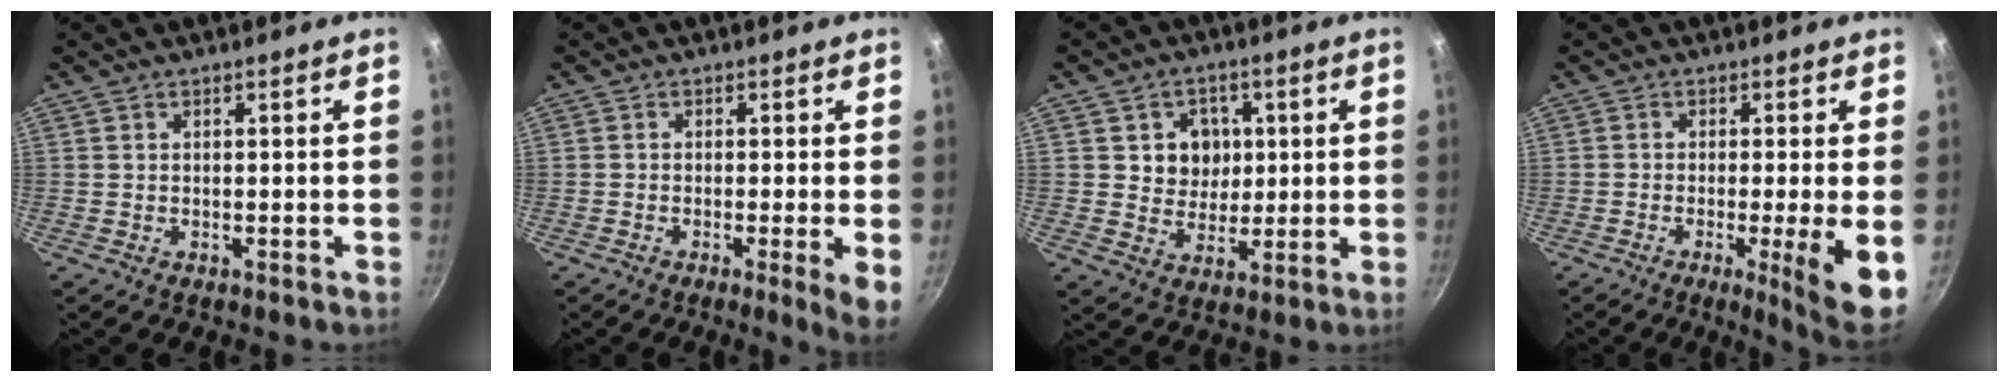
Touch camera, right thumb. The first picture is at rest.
{"total": 5.2, "force": [-1.1, 0.5, 5.1], "torque": [-0.067, -0.006, -0.017]}
{"total": 7.6, "force": [1.4, 6.9, 2.9], "torque": [-0.009, -0.006, 0.024]}
{"total": 8.4, "force": [-2.0, 0.3, 8.1], "torque": [-0.122, -0.007, -0.029]}